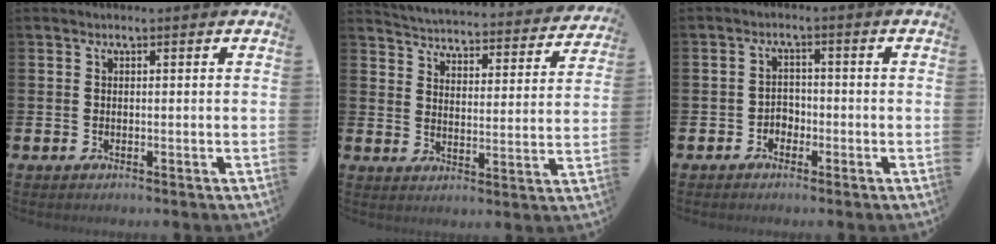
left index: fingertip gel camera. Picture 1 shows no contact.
{"total": 4.3, "force": [4.3, 0.6, 0.4], "torque": [-0.023, -0.044, 0.066]}
{"total": 2.2, "force": [-1.6, 1.6, 0.3], "torque": [-0.007, 0.004, -0.038]}